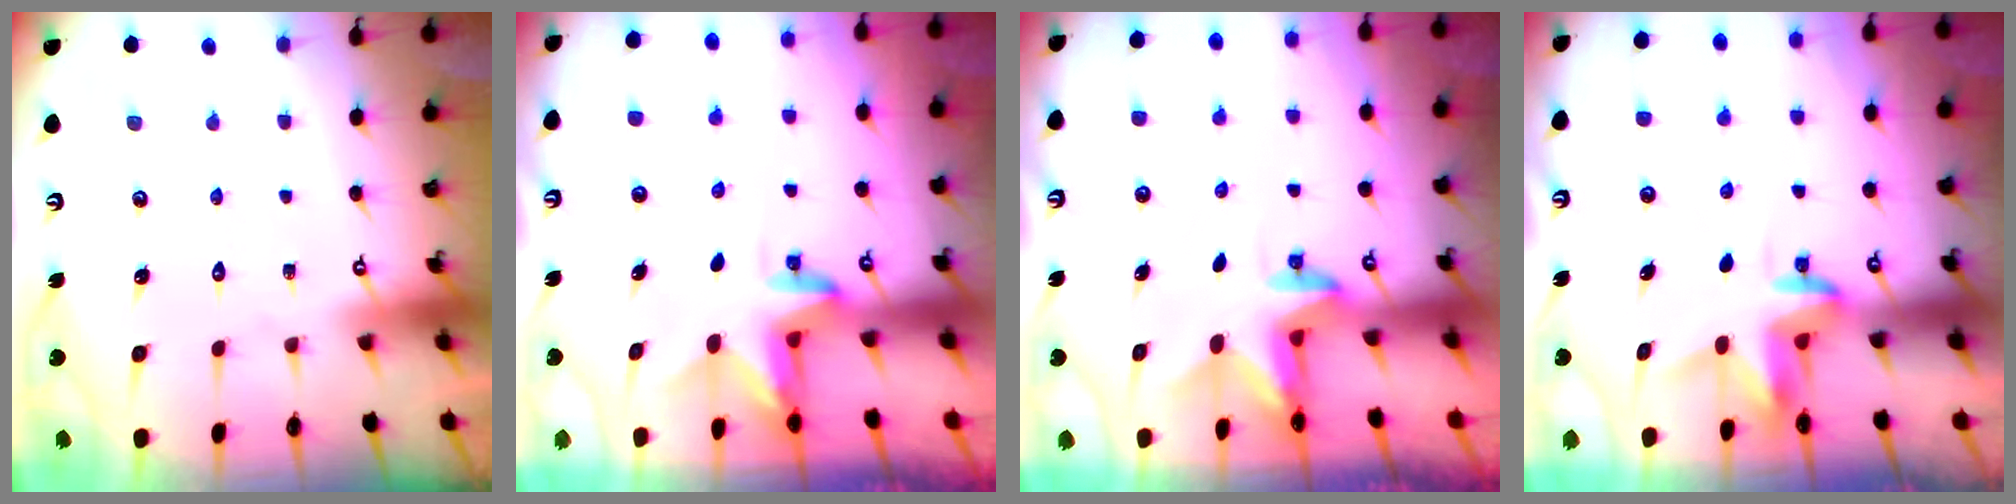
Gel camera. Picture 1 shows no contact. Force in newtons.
{"total": 3.4, "press": 3.4, "slide": 0.2}
{"total": 2.4, "press": 2.3, "slide": 0.4}
{"total": 3.5, "press": 3.4, "slide": 0.2}